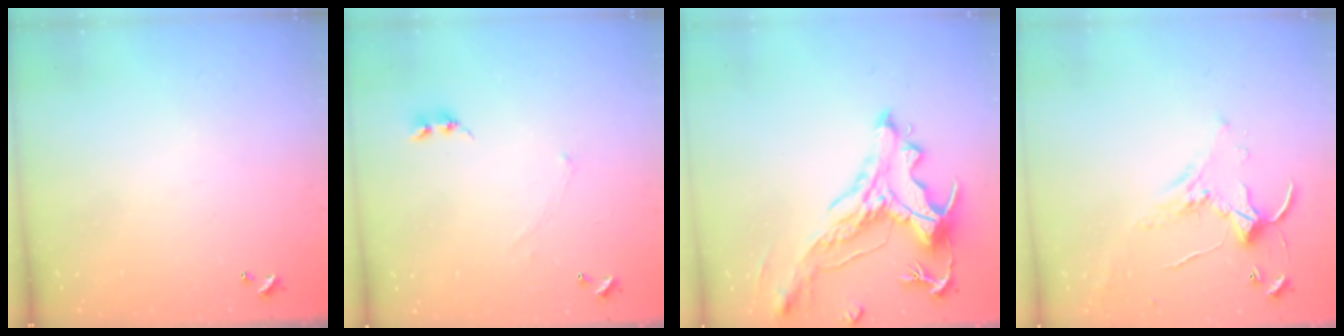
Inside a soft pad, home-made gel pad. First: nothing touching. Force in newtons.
{"total": 0.6, "press": 0.3, "slide": 0.5}
{"total": 2.9, "press": 2.6, "slide": 1.5}
{"total": 1.5, "press": 1.5, "slide": 0.3}